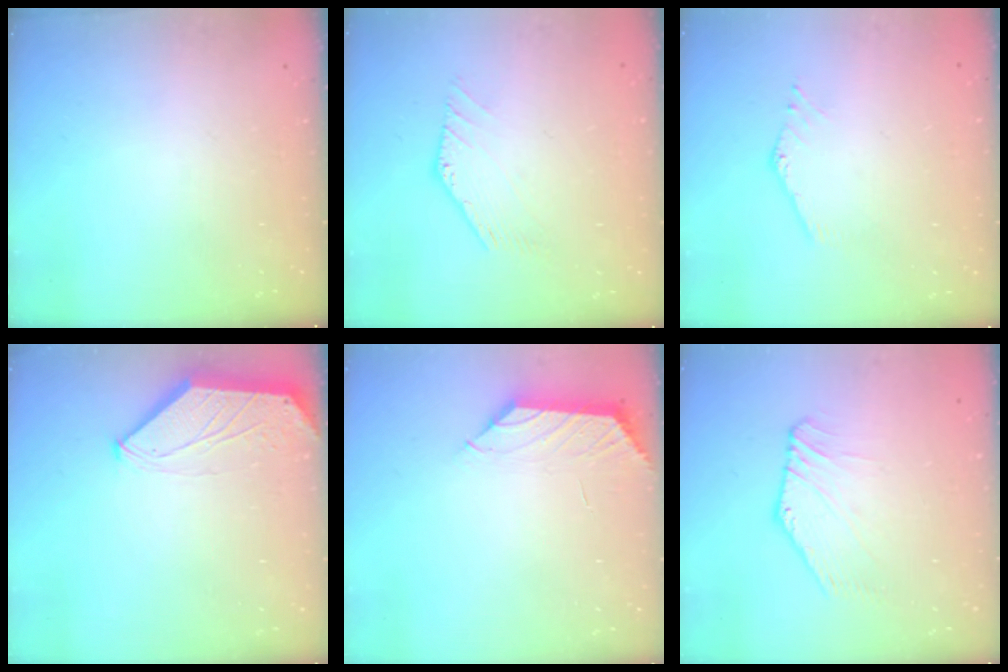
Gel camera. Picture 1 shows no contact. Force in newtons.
{"total": 0.0}
{"total": 1.9, "press": 1.9, "slide": 0.1}
{"total": 0.0}
{"total": 0.9, "press": 0.7, "slide": 0.5}
{"total": 2.9, "press": 2.9, "slide": 0.1}